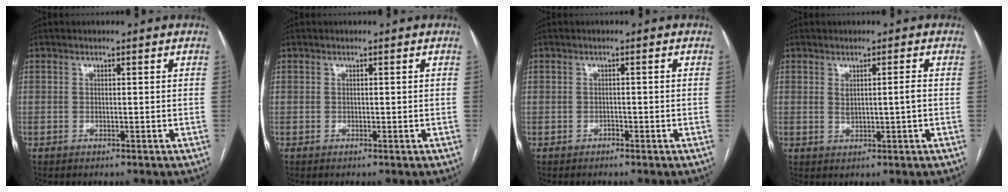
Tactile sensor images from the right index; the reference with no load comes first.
{"total": 0.0}
{"total": 0.8, "force": [-0.6, 0.5, 0.1], "torque": [-0.003, 0.002, -0.012]}
{"total": 2.6, "force": [0.3, 0.2, 2.5], "torque": [-0.047, -0.001, 0.013]}